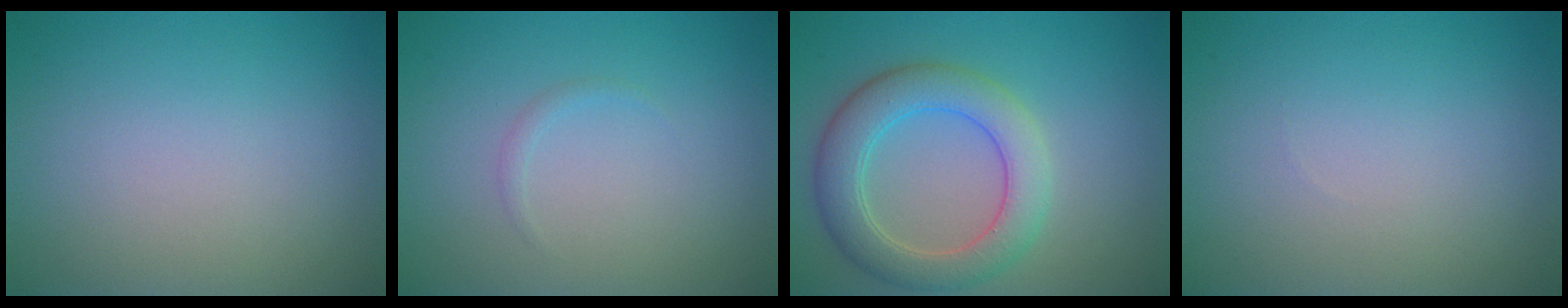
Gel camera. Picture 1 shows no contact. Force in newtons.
{"total": 0.6, "press": 0.6, "slide": 0.1}
{"total": 5.5, "press": 5.4, "slide": 0.4}
{"total": 0.0}